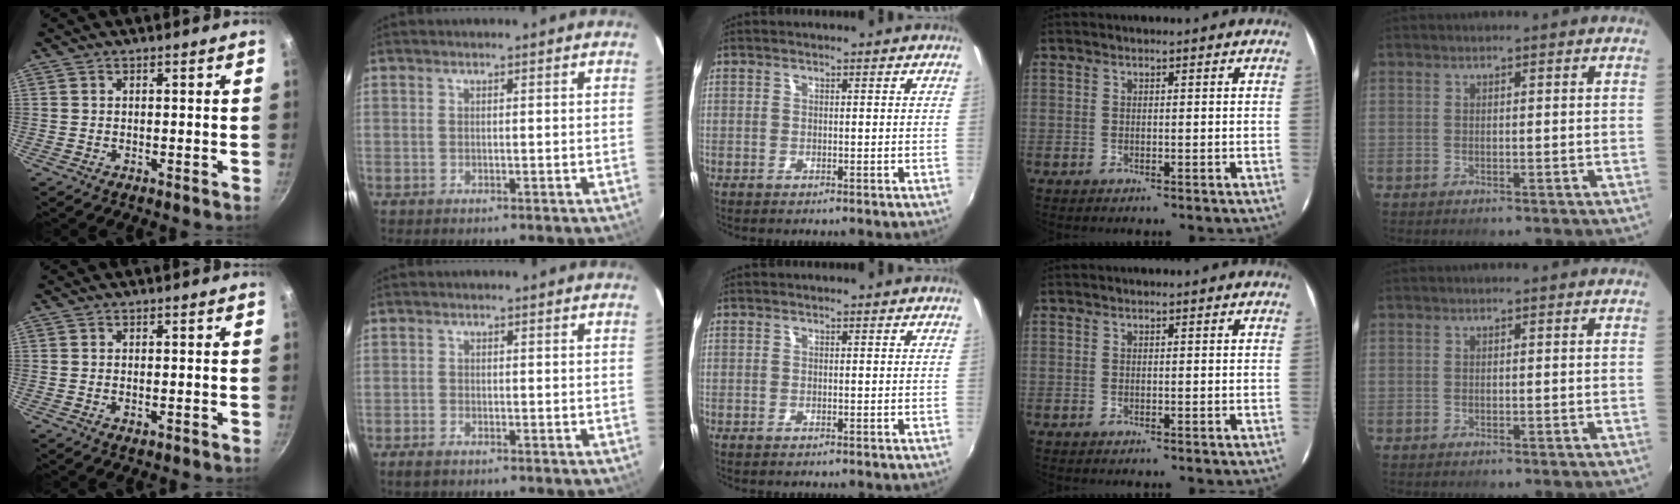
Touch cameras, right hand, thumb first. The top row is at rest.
{"thumb": {"total": 1.1, "force": [-0.3, 0.5, 1.0], "torque": [-0.017, -0.001, -0.005]}, "index": {"total": 1.9, "force": [-1.5, 0.8, 0.9], "torque": [-0.024, -0.005, -0.032]}}